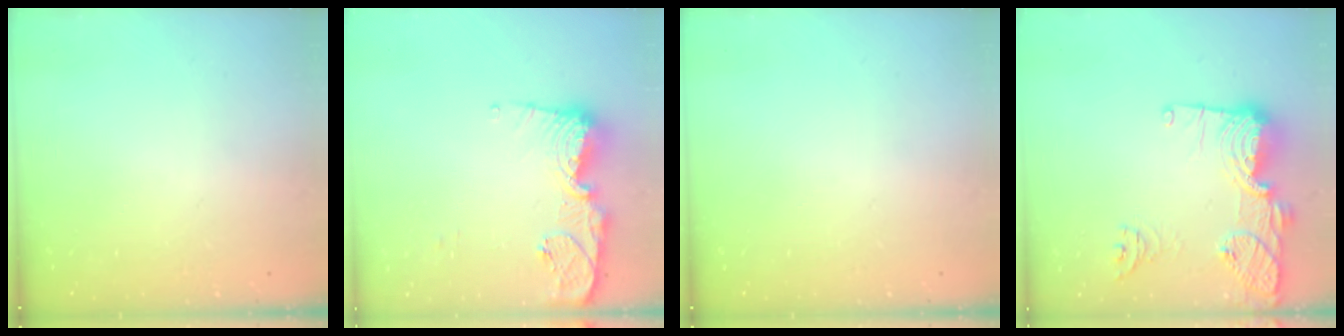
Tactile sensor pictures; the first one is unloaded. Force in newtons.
{"total": 13.5, "press": 13.4, "slide": 1.3}
{"total": 0.0}
{"total": 19.0, "press": 18.0, "slide": 5.9}